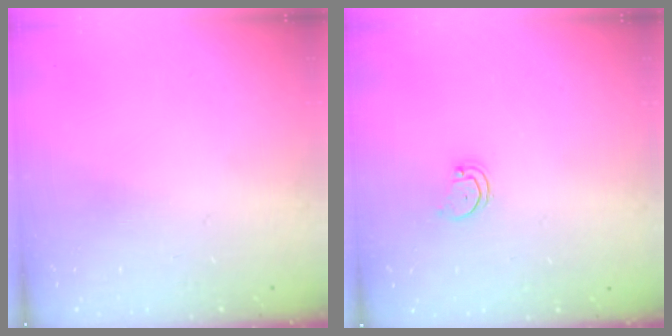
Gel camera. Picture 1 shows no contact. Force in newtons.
{"total": 1.8, "press": 1.7, "slide": 0.2}